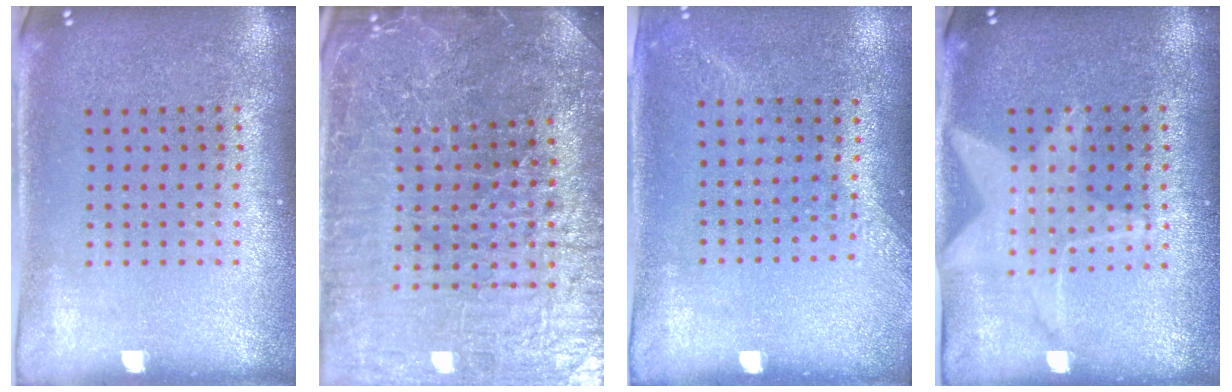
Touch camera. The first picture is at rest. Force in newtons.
{"total": 5.2, "press": 4.9, "slide": 1.8}
{"total": 1.3, "press": 1.1, "slide": 0.8}
{"total": 1.5, "press": 1.5, "slide": 0.4}